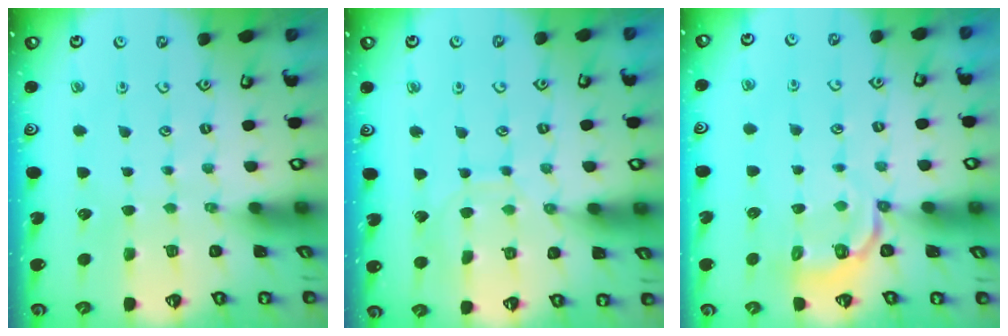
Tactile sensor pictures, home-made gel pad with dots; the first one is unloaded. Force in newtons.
{"total": 7.5, "press": 7.4, "slide": 0.6}
{"total": 5.1, "press": 4.5, "slide": 2.5}